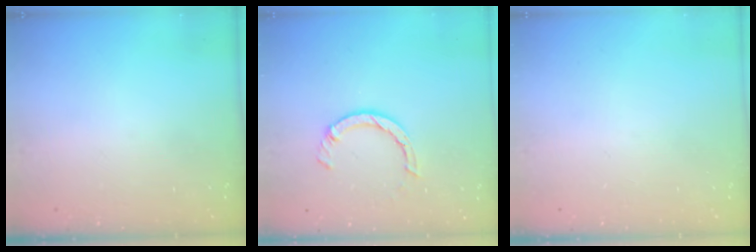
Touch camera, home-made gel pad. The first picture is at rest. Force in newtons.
{"total": 5.8, "press": 5.8, "slide": 0.8}
{"total": 0.0}